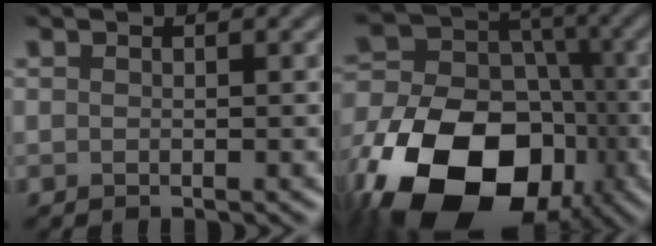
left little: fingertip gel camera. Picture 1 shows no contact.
{"total": 18.4, "force": [-8.4, 12.6, 10.5], "torque": [-0.211, -0.023, -0.151]}